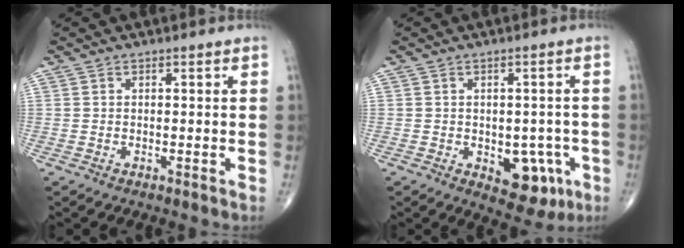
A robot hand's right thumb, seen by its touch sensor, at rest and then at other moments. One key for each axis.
{"total": 8.4, "fx": -2.7, "fy": 5.1, "fz": 6.1, "tx": -0.039, "ty": 0.009, "tz": -0.024}